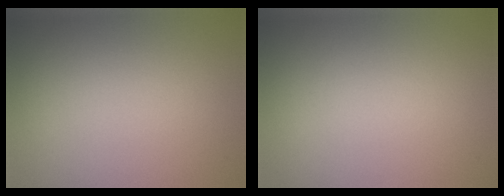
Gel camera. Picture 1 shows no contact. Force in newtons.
{"total": 0.0}